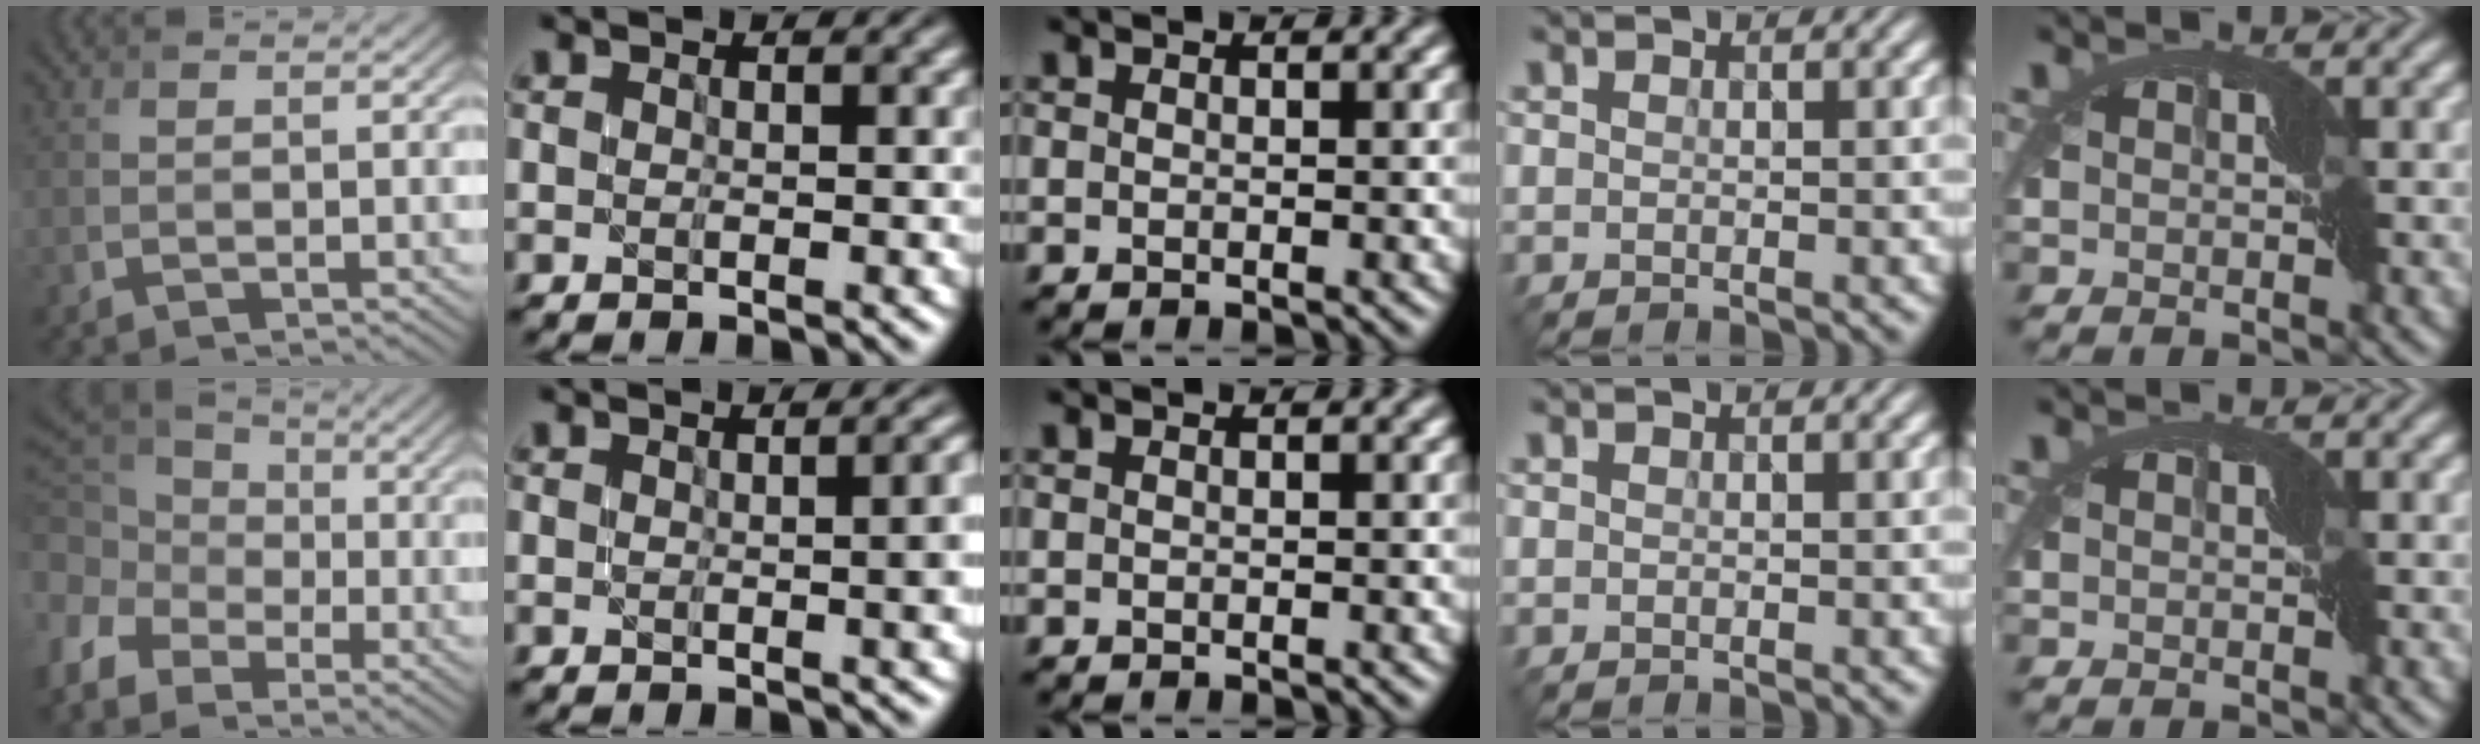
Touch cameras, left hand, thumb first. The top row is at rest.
{"thumb": {"total": 11.1, "force": [-5.1, 8.0, 5.8], "torque": [-0.161, -0.034, -0.101]}, "index": {"total": 4.8, "force": [0.2, 2.0, 4.3], "torque": [-0.031, 0.004, 0.006]}}